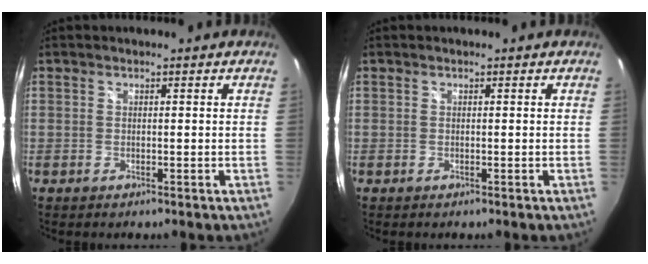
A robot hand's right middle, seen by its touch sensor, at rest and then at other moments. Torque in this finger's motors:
{"motor_torque": [0.02, -0.25, -0.01, 0.01]}